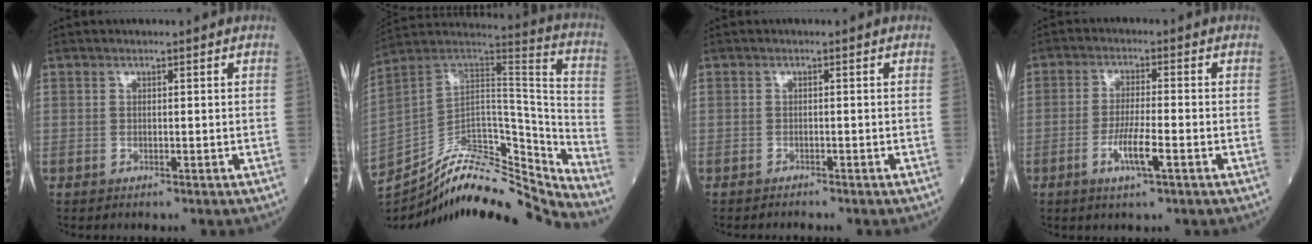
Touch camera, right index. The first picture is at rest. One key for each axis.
{"total": 22.3, "fx": -20.0, "fy": 4.3, "fz": 8.7, "tx": -0.172, "ty": 0.050, "tz": -0.329}
{"total": 0.8, "fx": -0.8, "fy": -0.1, "fz": 0.0, "tx": -0.004, "ty": -0.002, "tz": -0.015}
{"total": 5.7, "fx": -2.3, "fy": 0.4, "fz": 5.2, "tx": -0.100, "ty": -0.007, "tz": -0.042}